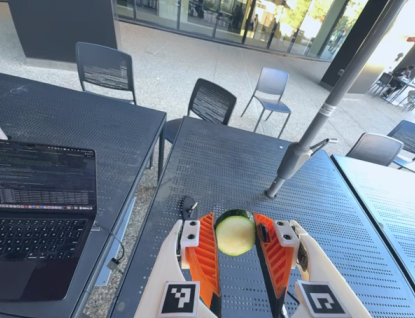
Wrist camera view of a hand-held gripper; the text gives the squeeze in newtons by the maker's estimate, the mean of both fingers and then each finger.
{"total": 11.2, "left": 11.7, "right": 10.8}